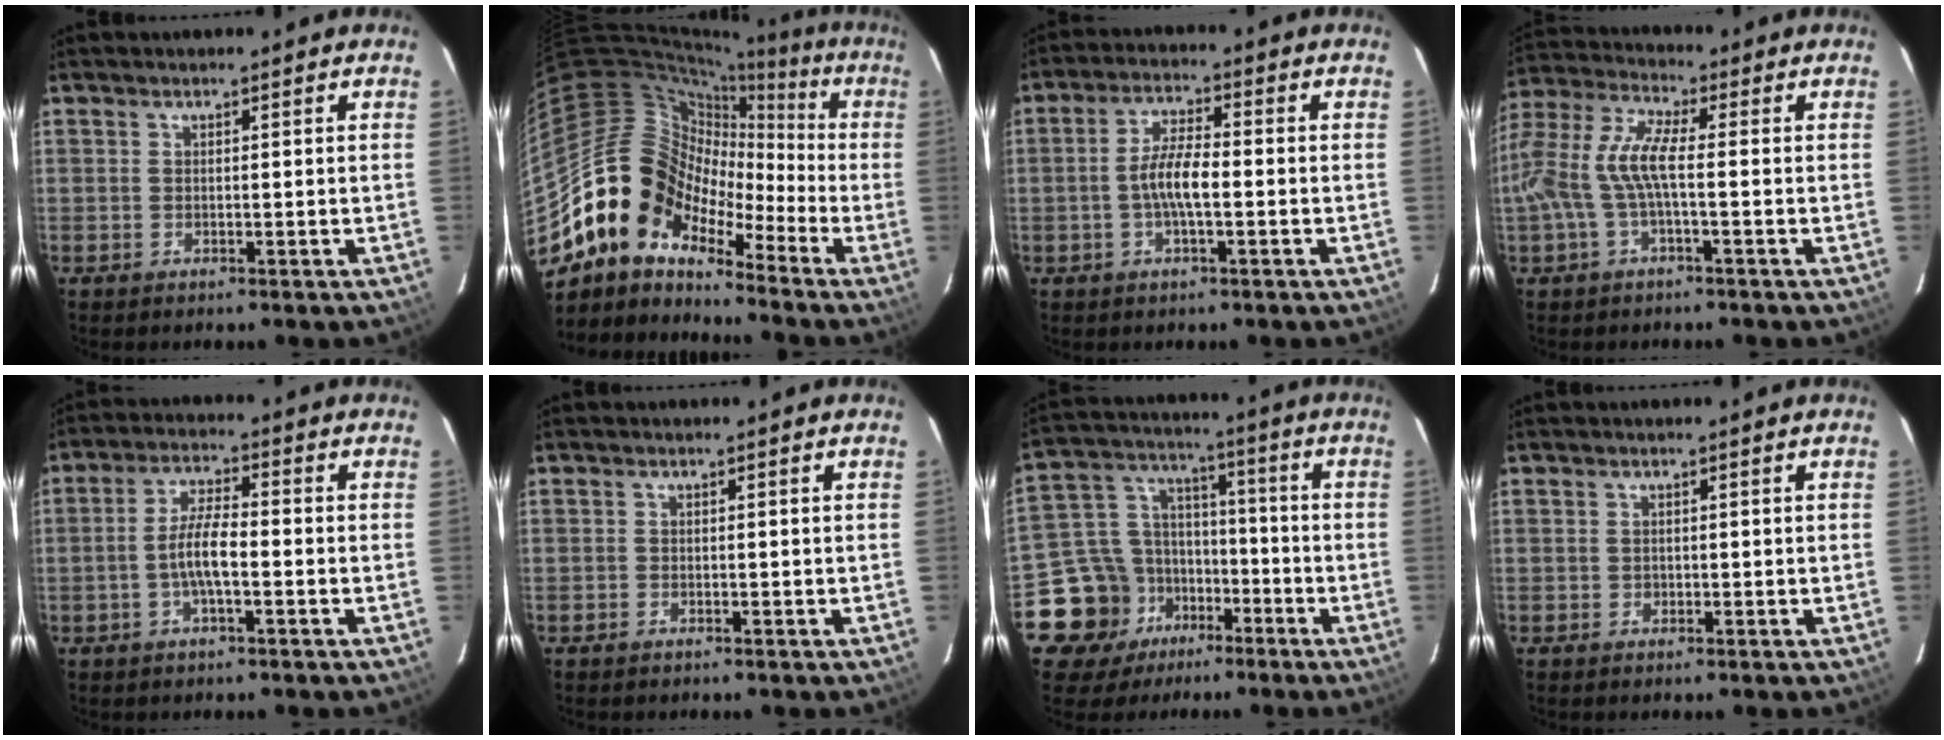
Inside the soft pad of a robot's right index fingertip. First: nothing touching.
{"total": 13.6, "force": [-8.8, 9.3, 4.5], "torque": [-0.080, 0.032, -0.184]}
{"total": 6.1, "force": [-1.3, 1.5, 5.7], "torque": [-0.115, 0.008, -0.026]}
{"total": 11.5, "force": [-1.7, 3.1, 11.0], "torque": [-0.226, 0.005, -0.036]}
{"total": 5.9, "force": [-1.8, 1.4, 5.4], "torque": [-0.110, 0.006, -0.034]}
{"total": 0.6, "force": [-0.5, 0.3, 0.0], "torque": [-0.001, 0.003, -0.008]}
{"total": 13.6, "force": [-7.8, 10.5, 4.0], "torque": [-0.111, 0.044, -0.120]}
{"total": 0.6, "force": [-0.2, 0.5, 0.0], "torque": [0.002, 0.000, -0.002]}